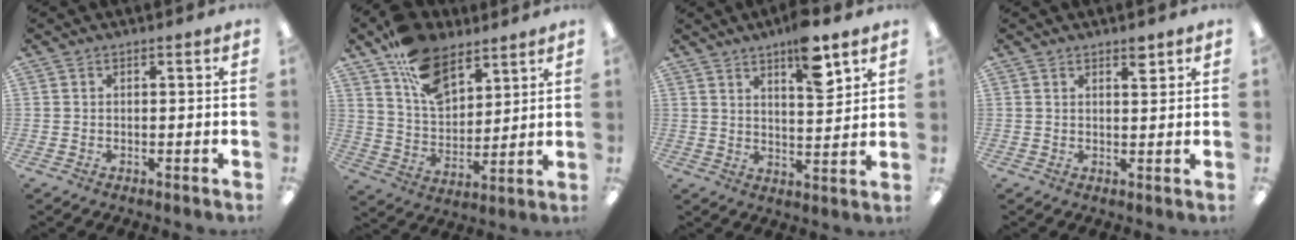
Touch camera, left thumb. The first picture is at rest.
{"total": 14.7, "force": [9.3, 8.3, 7.8], "torque": [-0.136, -0.039, 0.176]}
{"total": 11.3, "force": [7.4, 3.6, 7.7], "torque": [-0.103, -0.039, 0.121]}
{"total": 3.0, "force": [2.3, 0.9, 1.6], "torque": [-0.011, -0.012, 0.036]}